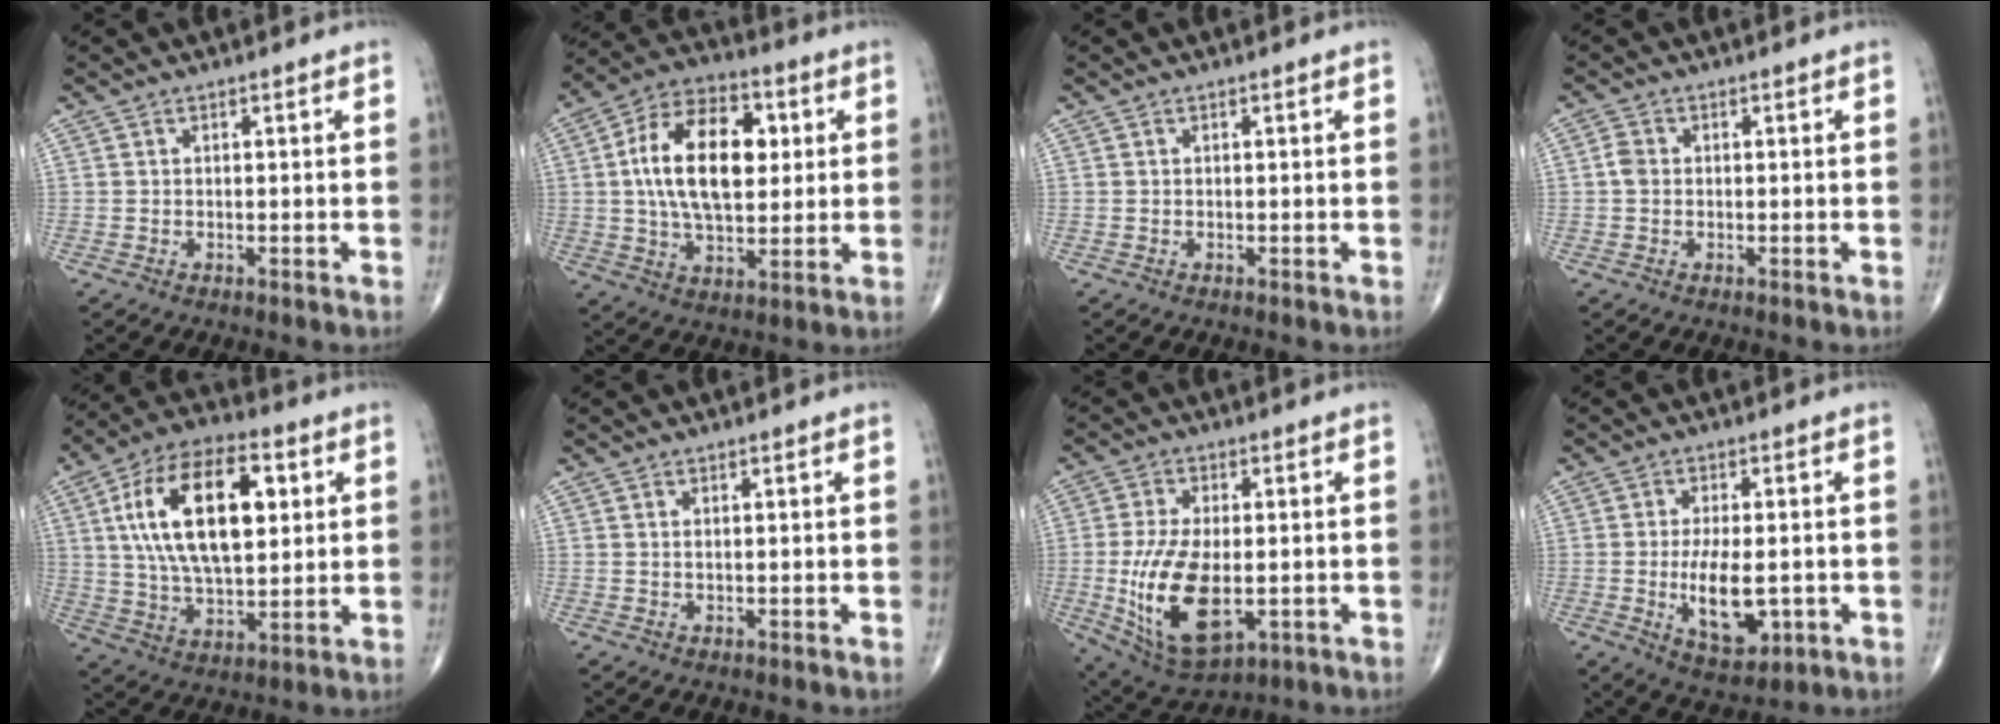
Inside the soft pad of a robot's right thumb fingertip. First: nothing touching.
{"total": 18.4, "force": [2.9, 10.4, 14.9], "torque": [-0.237, 0.012, 0.044]}
{"total": 0.0}
{"total": 2.1, "force": [-0.1, 1.7, 1.3], "torque": [-0.022, 0.004, -0.006]}
{"total": 21.5, "force": [5.1, 10.9, 17.9], "torque": [-0.300, 0.002, 0.084]}
{"total": 0.5, "force": [0.2, 0.2, 0.4], "torque": [-0.012, 0.001, 0.005]}
{"total": 16.4, "force": [-2.7, 8.3, 13.9], "torque": [-0.268, -0.014, -0.029]}
{"total": 10.4, "force": [-1.8, 4.9, 9.0], "torque": [-0.144, -0.011, -0.021]}